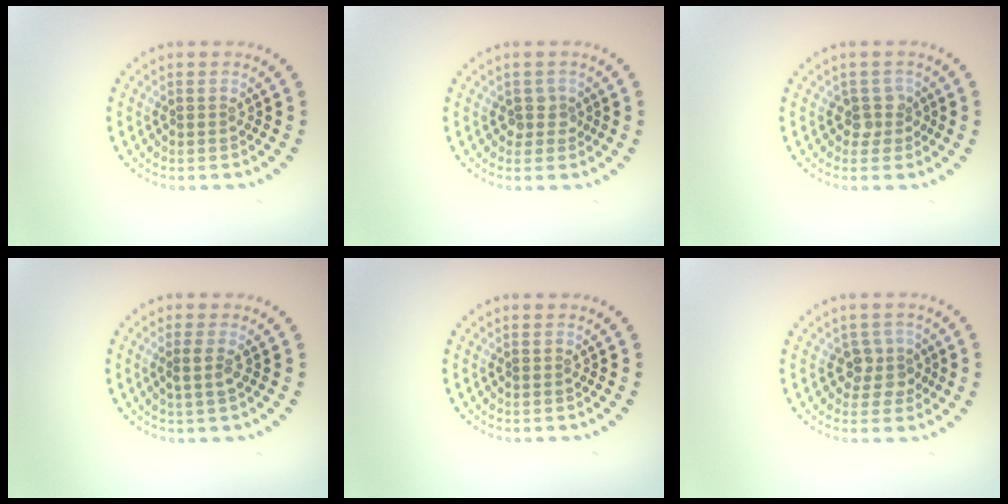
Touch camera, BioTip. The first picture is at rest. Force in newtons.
{"total": 1.5, "press": 1.1, "slide": 0.9}
{"total": 1.8, "press": 1.4, "slide": 1.2}
{"total": 1.3, "press": 1.1, "slide": 0.8}
{"total": 0.0}
{"total": 2.2, "press": 1.8, "slide": 1.2}